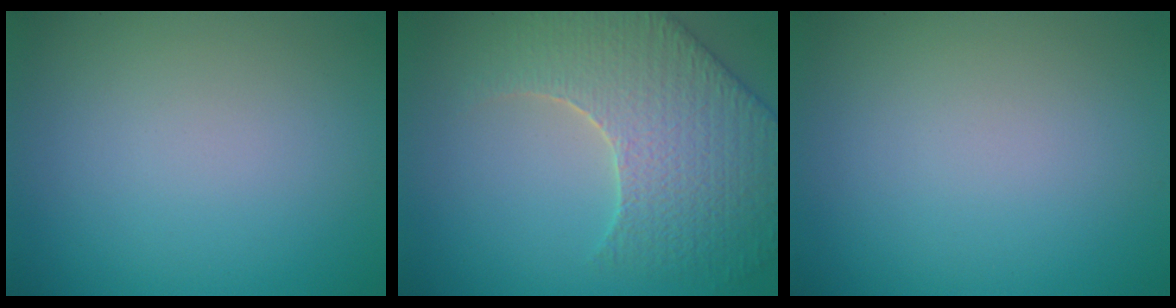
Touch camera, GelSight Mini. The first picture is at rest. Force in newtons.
{"total": 6.6, "press": 5.7, "slide": 3.4}
{"total": 0.0}